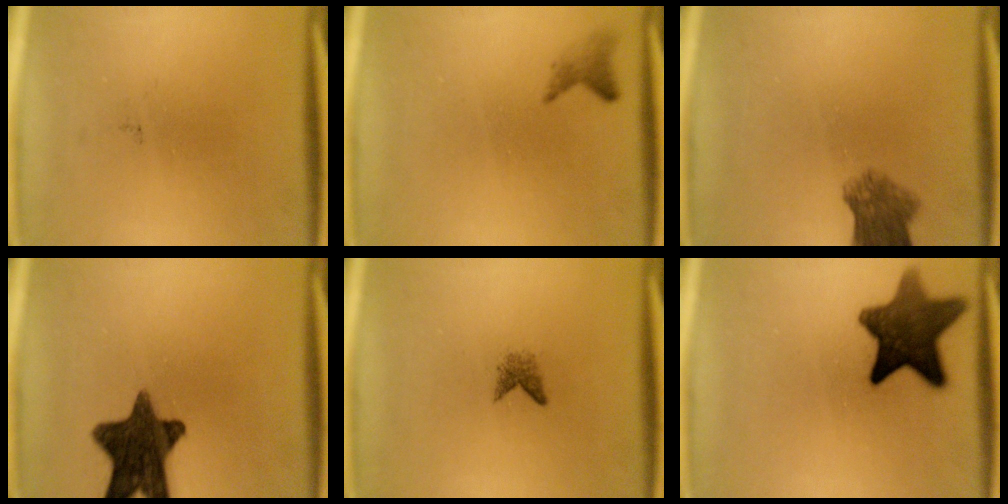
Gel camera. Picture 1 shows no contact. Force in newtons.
{"total": 1.4}
{"total": 5.5}
{"total": 13.4}
{"total": 1.3}
{"total": 11.7}